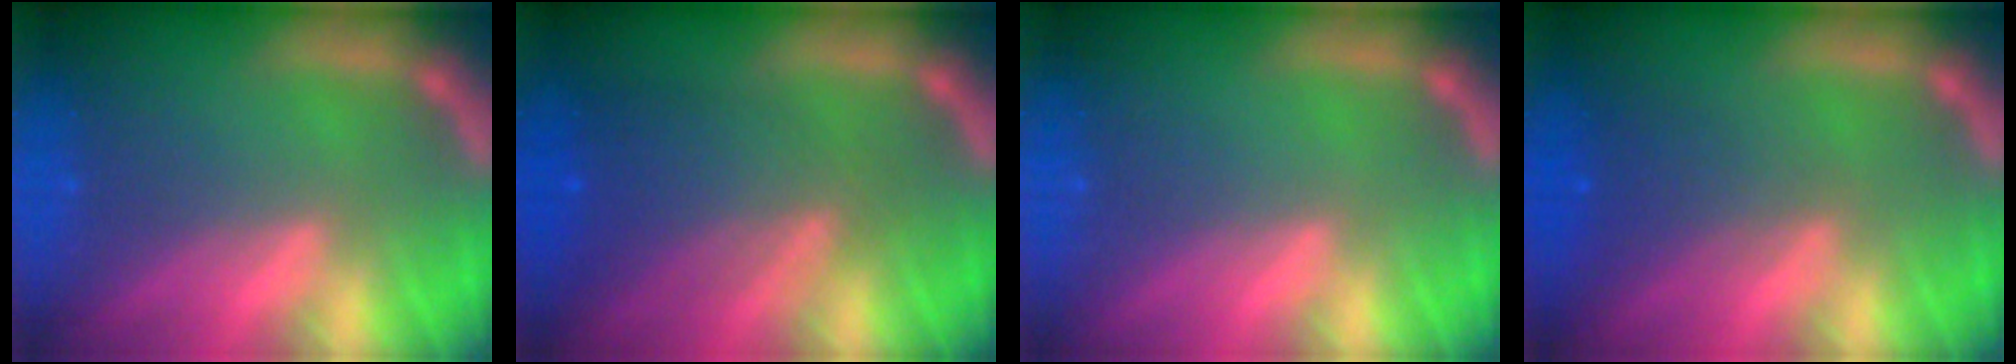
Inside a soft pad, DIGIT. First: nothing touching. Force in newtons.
{"total": 5.5}
{"total": 0.0}
{"total": 2.5}